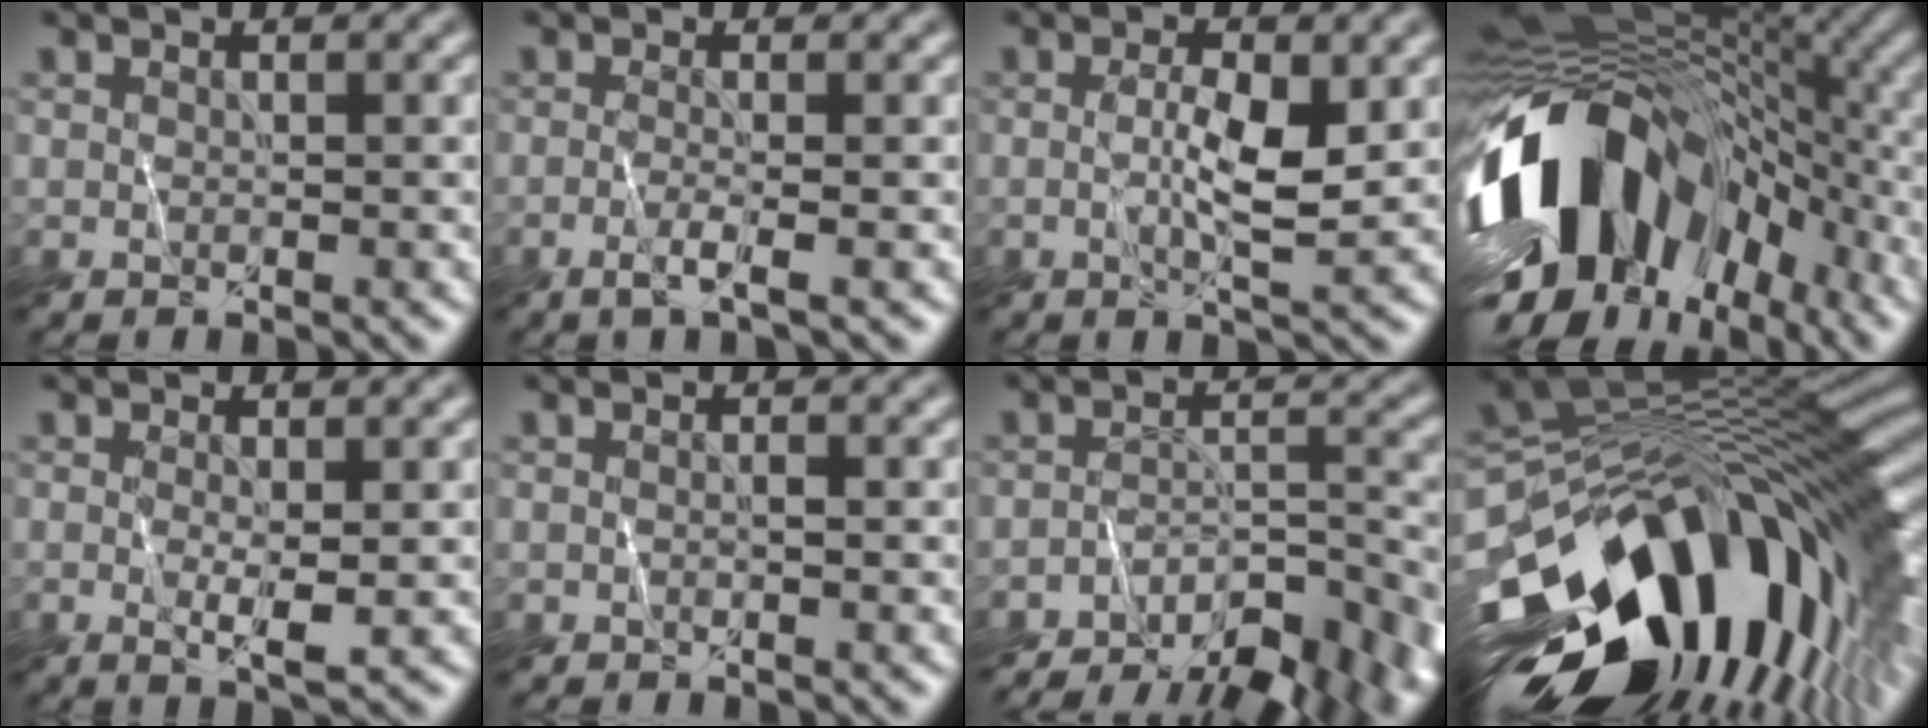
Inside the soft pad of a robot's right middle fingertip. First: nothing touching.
{"total": 1.7, "force": [-0.7, 0.2, 1.5], "torque": [-0.022, 0.008, -0.022]}
{"total": 3.6, "force": [0.0, 0.6, 3.6], "torque": [-0.067, 0.003, 0.000]}
{"total": 16.4, "force": [-3.7, 10.7, 11.8], "torque": [-0.227, 0.000, -0.068]}
{"total": 1.9, "force": [0.0, 0.3, 1.9], "torque": [-0.037, -0.005, 0.003]}
{"total": 0.0}
{"total": 11.1, "force": [-9.2, 3.4, 5.2], "torque": [-0.070, -0.011, -0.116]}
{"total": 17.6, "force": [-5.1, 9.5, 13.9], "torque": [-0.234, 0.003, -0.095]}